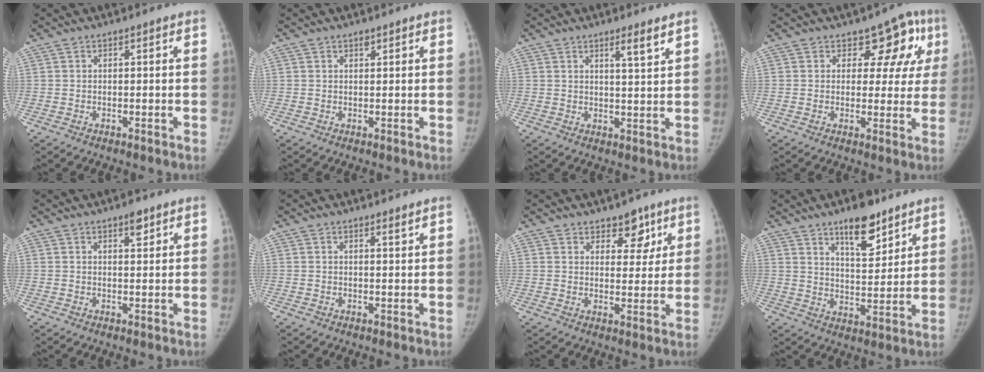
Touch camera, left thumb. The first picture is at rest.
{"total": 0.9, "force": [0.7, 0.5, 0.5], "torque": [-0.004, -0.004, 0.009]}
{"total": 3.9, "force": [2.6, 0.1, 2.9], "torque": [-0.045, -0.024, 0.043]}
{"total": 8.6, "force": [3.7, 5.8, 5.0], "torque": [-0.002, -0.006, 0.040]}
{"total": 2.7, "force": [1.7, 1.0, 1.8], "torque": [-0.019, -0.009, 0.026]}
{"total": 1.1, "force": [0.9, 0.0, 0.6], "torque": [-0.008, -0.008, 0.015]}
{"total": 6.2, "force": [3.9, 3.8, 2.9], "torque": [-0.003, -0.022, 0.057]}
{"total": 11.0, "force": [7.4, 4.2, 7.0], "torque": [-0.084, -0.049, 0.121]}